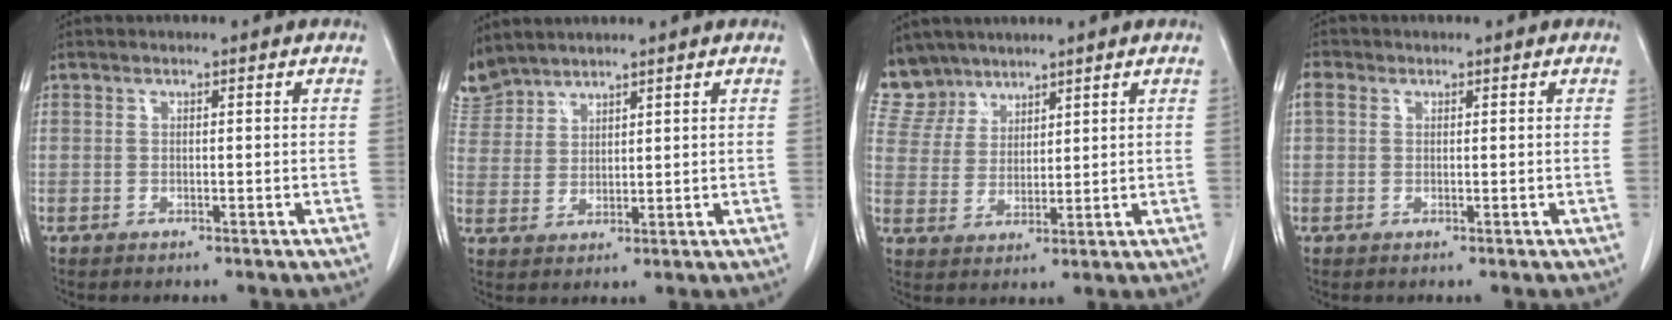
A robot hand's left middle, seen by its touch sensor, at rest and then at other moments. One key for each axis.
{"total": 6.0, "fx": 5.7, "fy": 1.9, "fz": 0.1, "tx": -0.010, "ty": 0.011, "tz": 0.123}
{"total": 6.9, "fx": 6.0, "fy": 3.3, "fz": -0.1, "tx": 0.002, "ty": 0.005, "tz": 0.130}
{"total": 1.8, "fx": 0.7, "fy": 1.4, "fz": 0.8, "tx": -0.020, "ty": 0.013, "tz": 0.013}